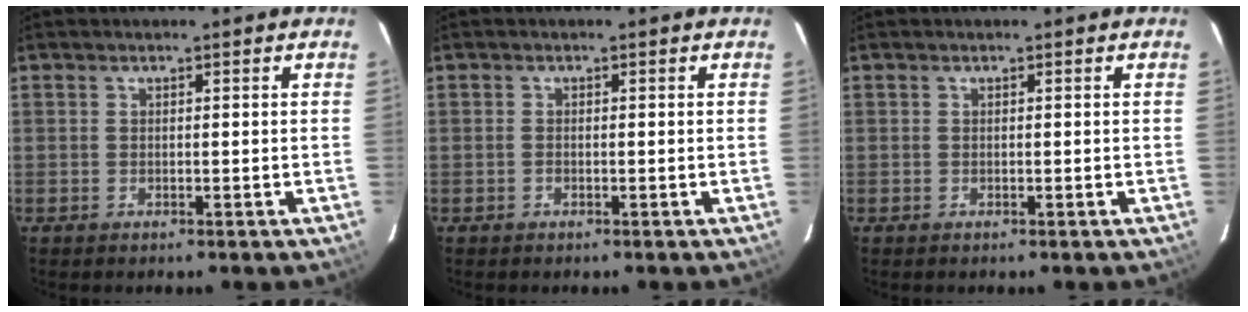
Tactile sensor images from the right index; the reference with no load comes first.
{"total": 0.5, "force": [-0.2, 0.4, 0.3], "torque": [-0.007, 0.001, -0.006]}
{"total": 0.0}